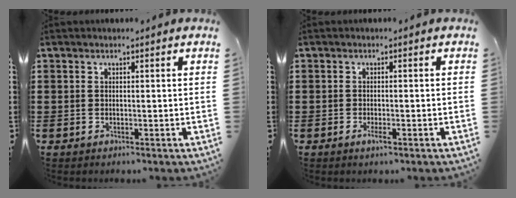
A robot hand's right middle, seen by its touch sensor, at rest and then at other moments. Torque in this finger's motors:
{"motor_torque": [0.80, 0.08, 0.07, 0.08]}